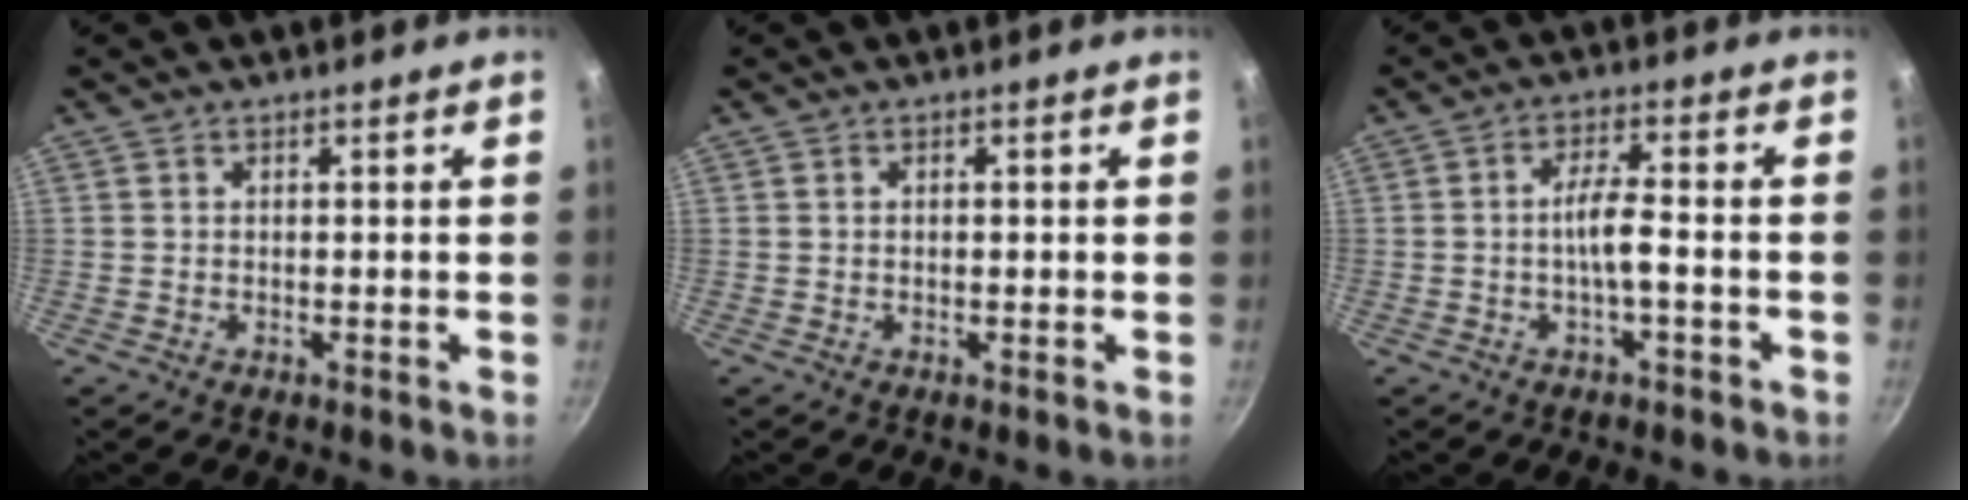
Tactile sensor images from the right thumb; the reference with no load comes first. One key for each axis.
{"total": 0.7, "fx": 0.1, "fy": 0.5, "fz": 0.5, "tx": -0.007, "ty": 0.002, "tz": 0.004}
{"total": 5.0, "fx": -1.6, "fy": 1.1, "fz": 4.6, "tx": -0.089, "ty": 0.023, "tz": -0.033}